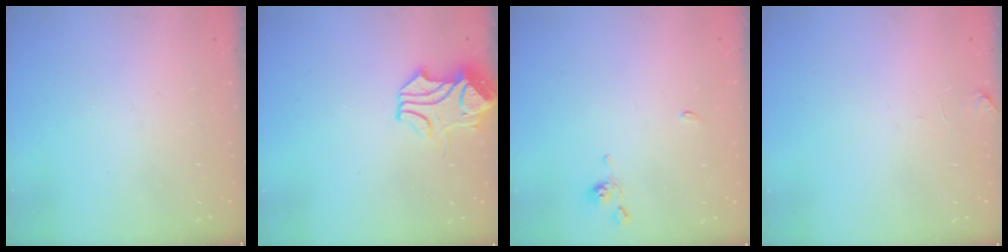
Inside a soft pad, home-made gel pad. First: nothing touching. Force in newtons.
{"total": 2.0, "press": 1.9, "slide": 0.6}
{"total": 1.7, "press": 1.6, "slide": 0.6}
{"total": 1.0, "press": 0.8, "slide": 0.6}